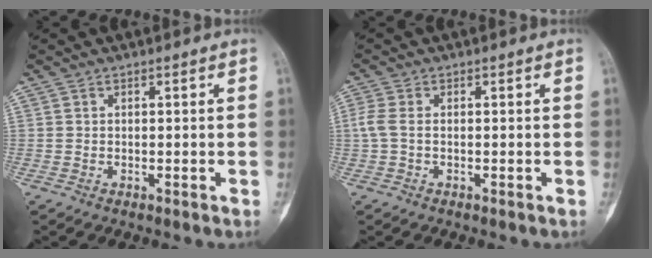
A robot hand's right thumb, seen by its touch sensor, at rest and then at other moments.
{"total": 3.2, "force": [-0.3, 1.5, 2.8], "torque": [-0.073, -0.001, -0.011]}